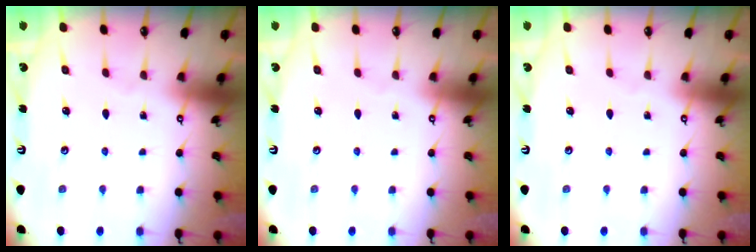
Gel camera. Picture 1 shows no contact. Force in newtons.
{"total": 0.0}
{"total": 0.0}